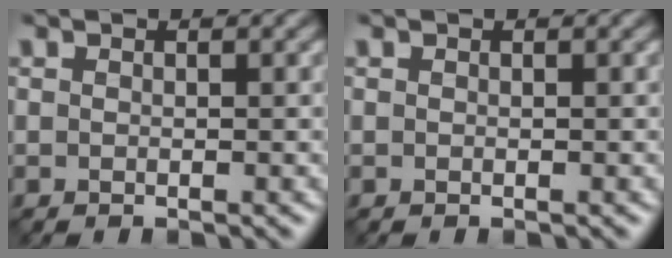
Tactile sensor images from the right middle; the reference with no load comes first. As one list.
[{"total": 0.0}]